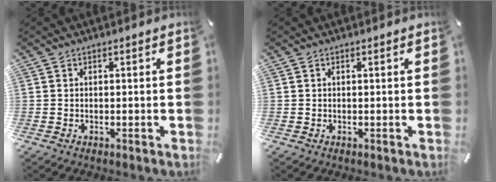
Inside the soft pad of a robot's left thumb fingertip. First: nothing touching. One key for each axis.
{"total": 0.0}